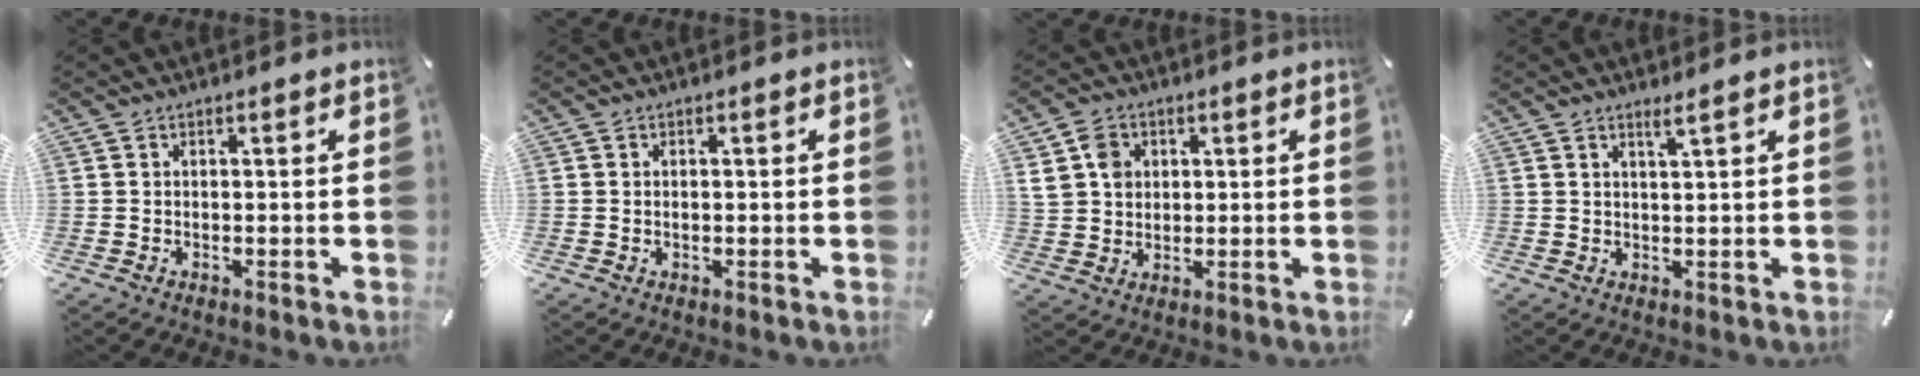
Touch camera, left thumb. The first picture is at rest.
{"total": 0.9, "force": [-0.1, 0.5, 0.7], "torque": [-0.014, 0.001, -0.002]}
{"total": 6.4, "force": [1.7, 5.6, 2.6], "torque": [-0.063, 0.010, 0.033]}
{"total": 2.2, "force": [1.7, -0.1, 1.4], "torque": [-0.030, -0.003, 0.031]}